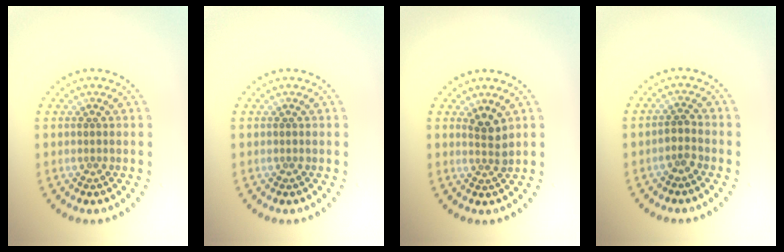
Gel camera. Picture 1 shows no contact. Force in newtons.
{"total": 0.0}
{"total": 1.8, "press": 1.4, "slide": 1.1}
{"total": 1.2, "press": 0.9, "slide": 0.8}